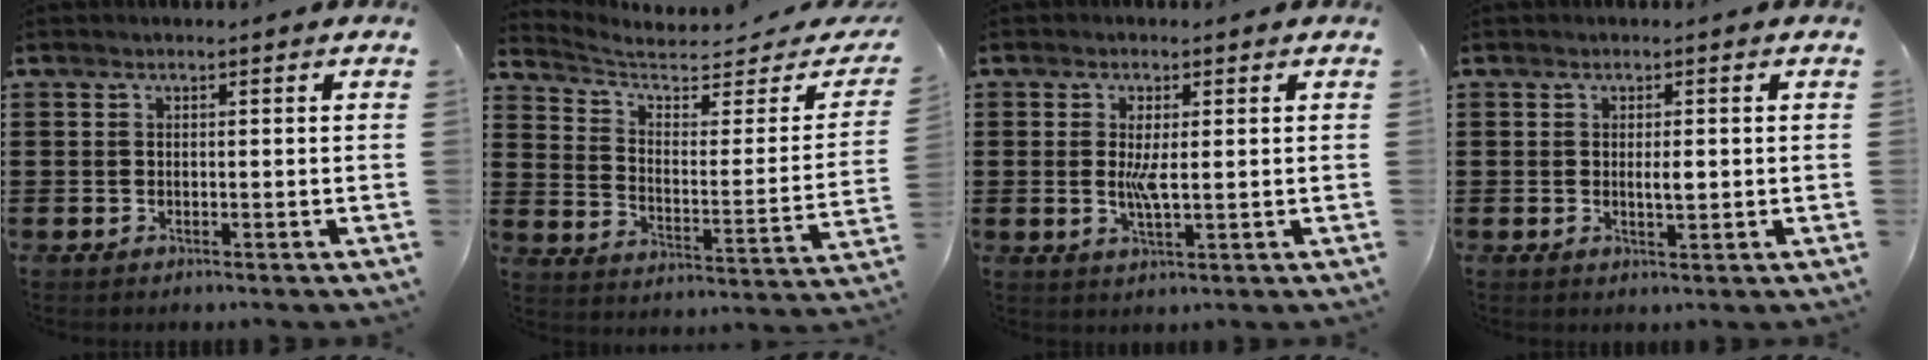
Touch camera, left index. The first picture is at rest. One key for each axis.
{"total": 5.3, "fx": 4.3, "fy": 1.5, "fz": 2.7, "tx": -0.077, "ty": -0.032, "tz": 0.068}
{"total": 3.8, "fx": 0.4, "fy": 1.0, "fz": 3.7, "tx": -0.071, "ty": 0.001, "tz": 0.006}
{"total": 1.9, "fx": 0.0, "fy": 0.6, "fz": 1.9, "tx": -0.036, "ty": 0.000, "tz": -0.001}